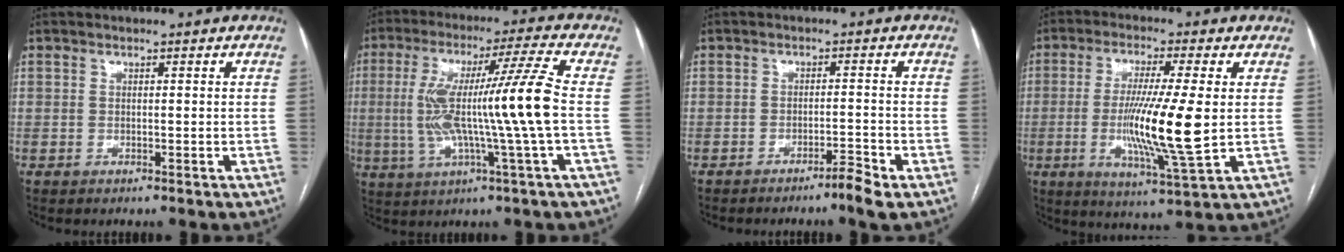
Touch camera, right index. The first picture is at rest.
{"total": 14.3, "force": [-0.8, -1.5, 14.1], "torque": [-0.271, 0.011, -0.016]}
{"total": 3.0, "force": [-2.2, -0.4, 2.0], "torque": [-0.031, -0.003, -0.039]}
{"total": 13.0, "force": [-0.9, -0.2, 12.9], "torque": [-0.248, -0.025, -0.018]}